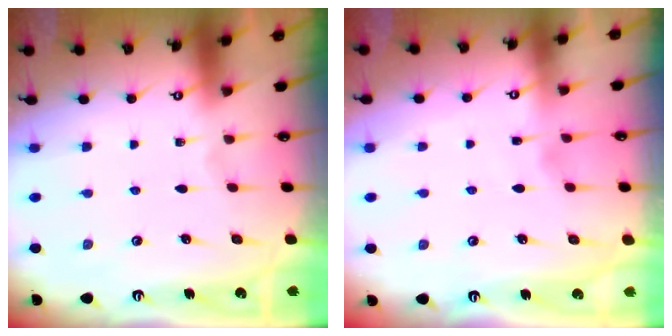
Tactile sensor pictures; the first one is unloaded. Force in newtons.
{"total": 2.0, "press": 2.0, "slide": 0.1}